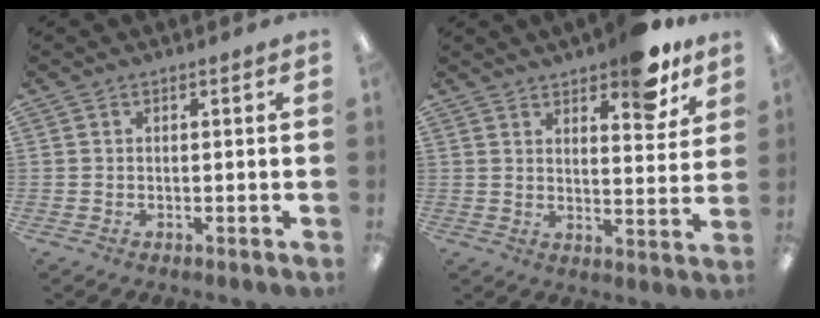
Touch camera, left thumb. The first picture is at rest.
{"total": 10.5, "force": [7.9, 3.8, 5.7], "torque": [-0.059, -0.046, 0.135]}